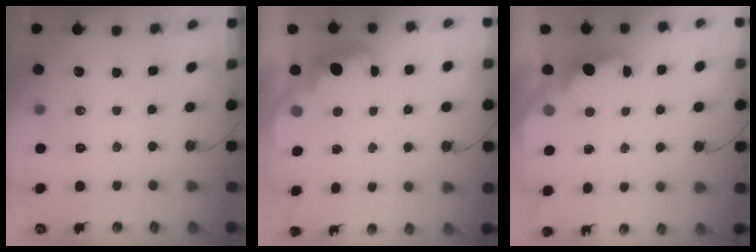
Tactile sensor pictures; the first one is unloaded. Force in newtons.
{"total": 2.6, "press": 2.5, "slide": 0.8}
{"total": 2.3, "press": 2.2, "slide": 0.8}